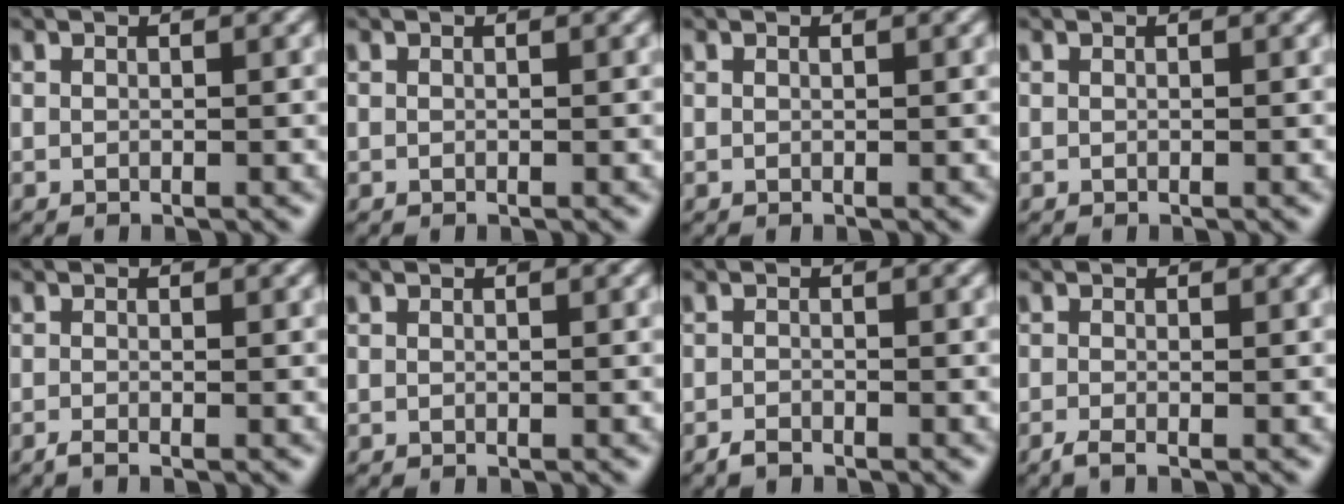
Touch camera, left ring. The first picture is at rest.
{"total": 0.0}
{"total": 0.0}
{"total": 0.0}
{"total": 0.9, "force": [-0.6, 0.1, 0.6], "torque": [-0.012, -0.004, -0.015]}
{"total": 0.0}
{"total": 1.0, "force": [-0.8, 0.4, 0.4], "torque": [-0.006, 0.000, -0.018]}
{"total": 1.2, "force": [-0.8, 0.2, 0.9], "torque": [-0.020, -0.007, -0.020]}